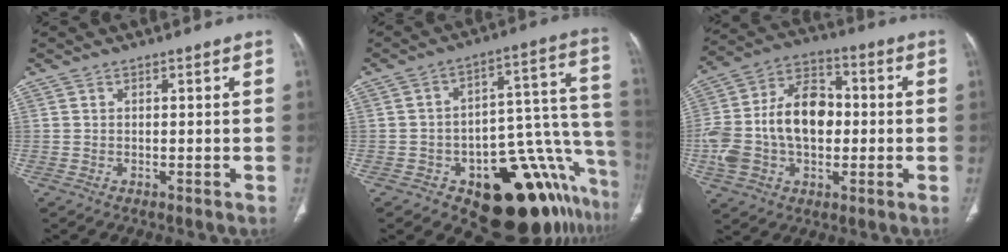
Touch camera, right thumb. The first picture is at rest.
{"total": 23.3, "force": [-12.6, 10.4, 16.7], "torque": [-0.096, 0.109, -0.163]}
{"total": 19.4, "force": [-1.0, 12.9, 14.5], "torque": [-0.267, 0.034, -0.017]}